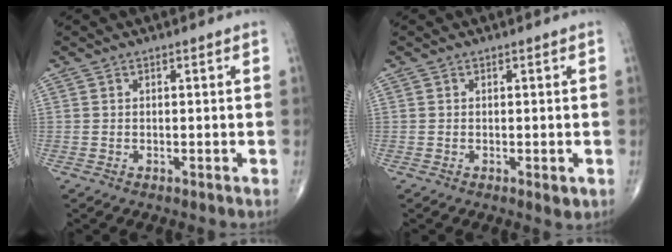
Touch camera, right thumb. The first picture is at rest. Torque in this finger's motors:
{"motor_torque": [0.15, 0.10, -0.10, -0.04, -0.01]}